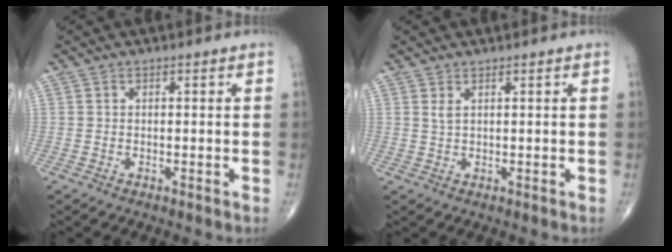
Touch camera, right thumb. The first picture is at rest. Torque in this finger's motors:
{"motor_torque": [-0.43, 0.33, 0.27, 0.20, 0.00]}